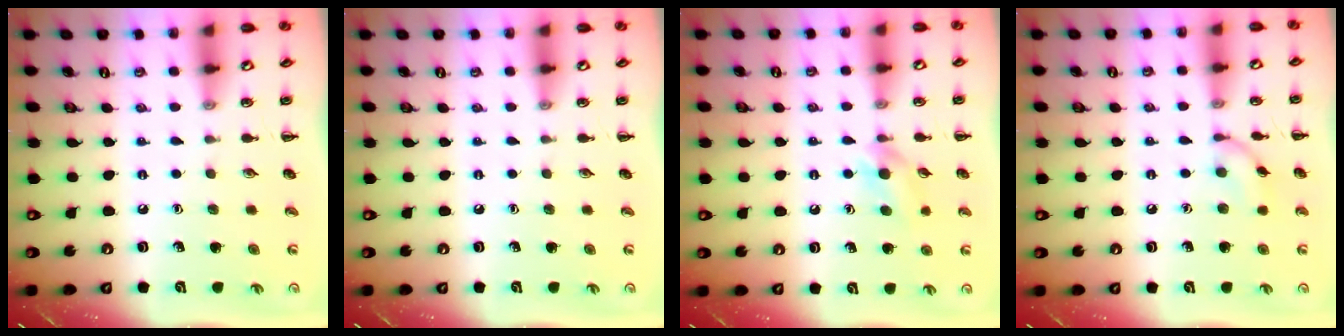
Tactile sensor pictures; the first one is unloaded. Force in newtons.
{"total": 0.0}
{"total": 6.5, "press": 6.3, "slide": 1.8}
{"total": 7.5, "press": 7.5, "slide": 0.3}